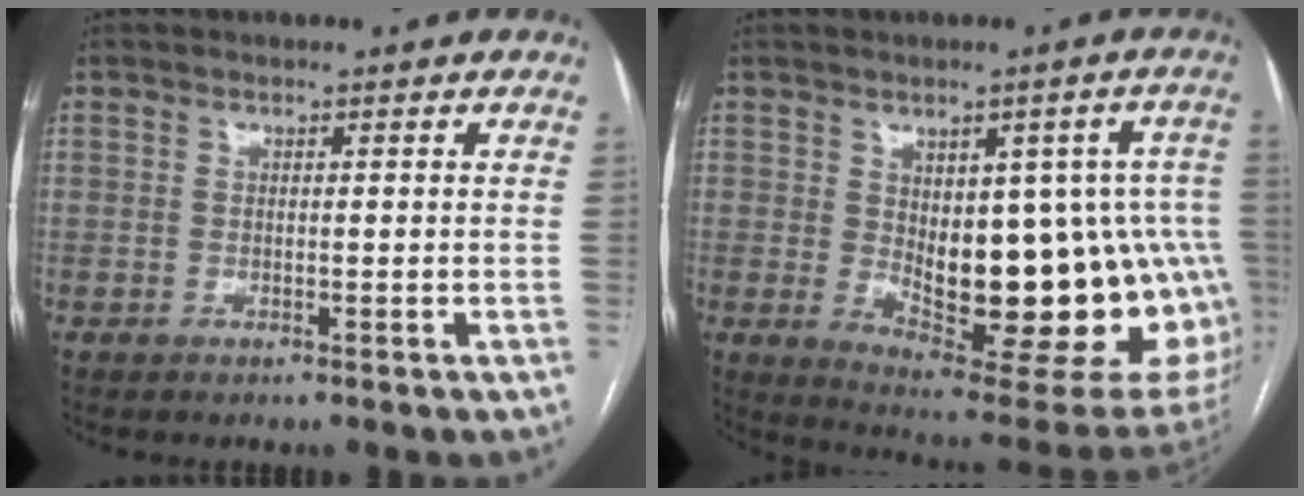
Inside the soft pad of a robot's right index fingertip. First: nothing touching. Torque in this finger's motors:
{"motor_torque": [1.43, -0.71, 0.77, 0.13]}